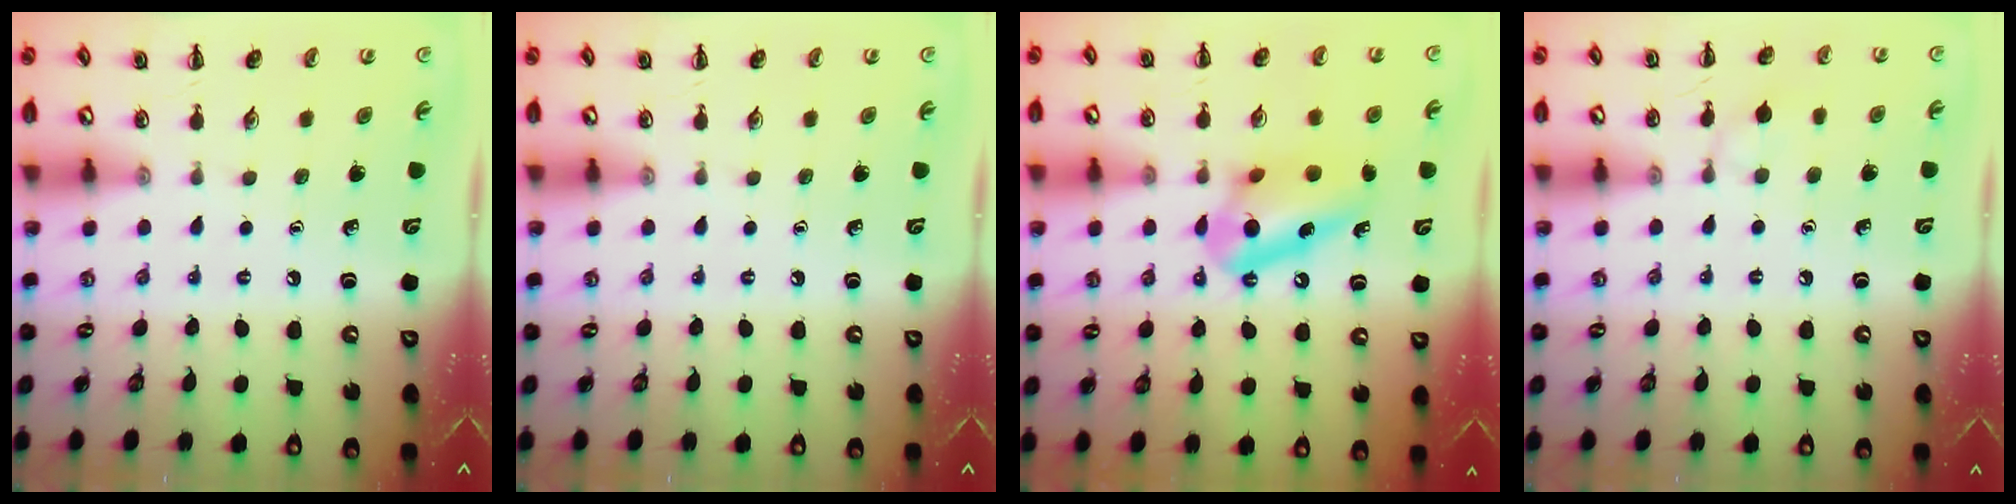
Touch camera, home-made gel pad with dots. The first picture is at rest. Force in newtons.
{"total": 0.0}
{"total": 11.1, "press": 11.1, "slide": 0.5}
{"total": 6.1, "press": 5.8, "slide": 1.9}